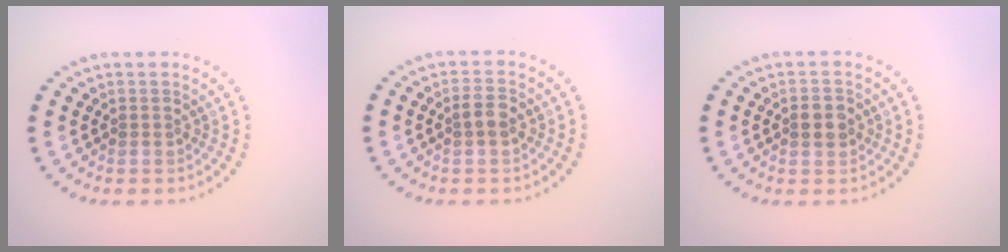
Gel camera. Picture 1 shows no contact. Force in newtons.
{"total": 1.8, "press": 1.8, "slide": 0.4}
{"total": 2.1, "press": 2.1, "slide": 0.0}